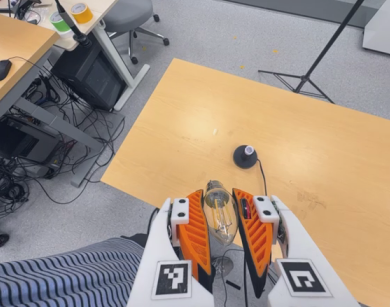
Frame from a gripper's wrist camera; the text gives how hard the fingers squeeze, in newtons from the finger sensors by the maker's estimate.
{"total": 21.8, "left": 24.0, "right": 19.5}